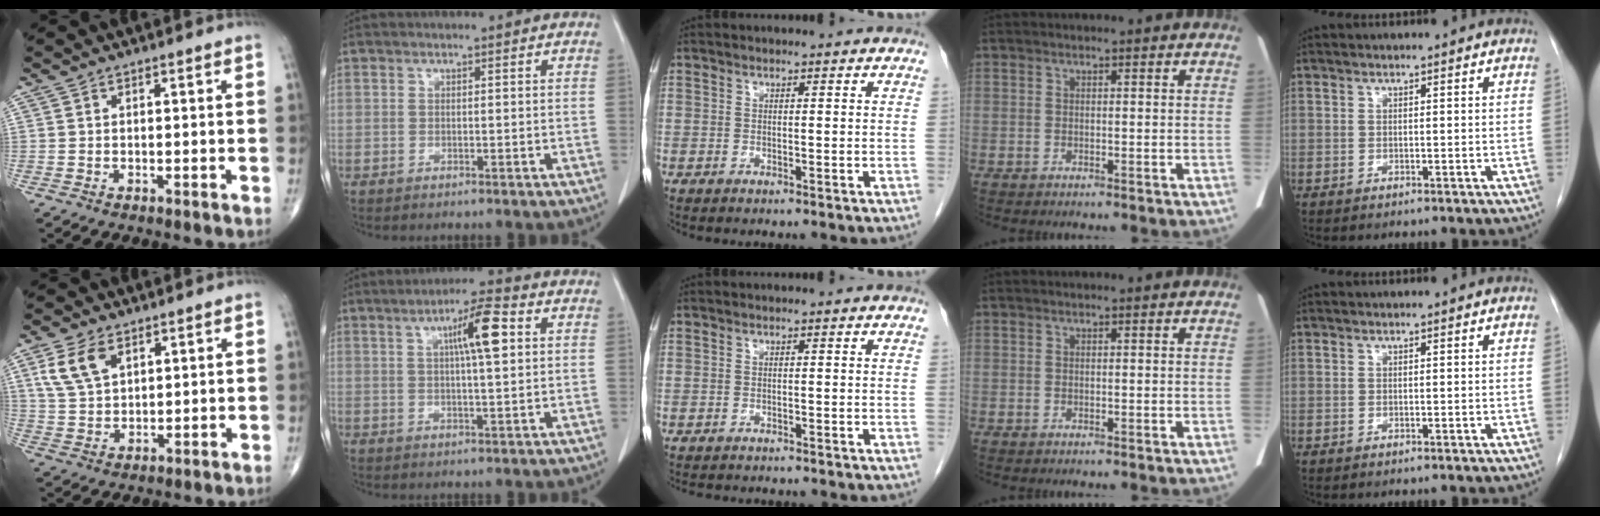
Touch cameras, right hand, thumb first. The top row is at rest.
{"thumb": {"total": 7.7, "force": [3.6, 4.5, 5.1], "torque": [-0.095, -0.008, 0.078]}, "index": {"total": 7.9, "force": [2.3, 0.8, 7.5], "torque": [-0.125, 0.010, 0.035]}, "middle": {"total": 4.5, "force": [-4.0, 1.2, 1.6], "torque": [-0.021, -0.005, -0.053]}}